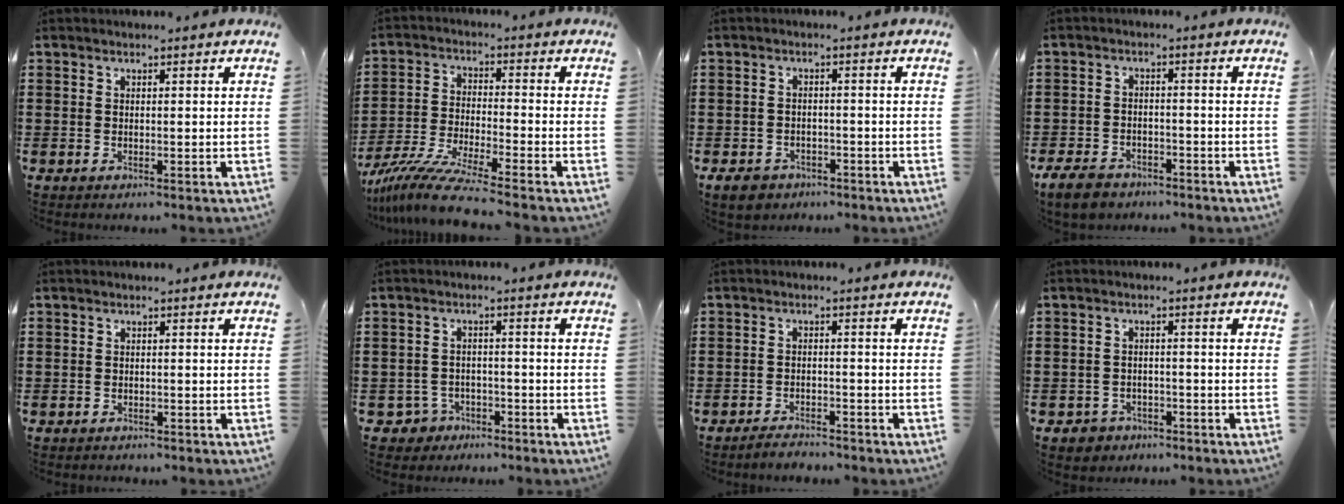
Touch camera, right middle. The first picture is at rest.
{"total": 8.1, "force": [-7.0, -0.1, 4.0], "torque": [-0.098, -0.013, -0.142]}
{"total": 2.9, "force": [-2.5, 1.3, 0.6], "torque": [-0.017, 0.006, -0.053]}
{"total": 4.3, "force": [-3.7, 1.5, 1.5], "torque": [-0.041, 0.003, -0.078]}
{"total": 0.8, "force": [-0.7, 0.4, -0.1], "torque": [0.002, 0.004, -0.016]}
{"total": 2.9, "force": [-2.4, 1.6, 0.3], "torque": [-0.021, 0.002, -0.055]}
{"total": 2.4, "force": [-2.4, 0.3, 0.1], "torque": [-0.008, 0.001, -0.050]}
{"total": 2.1, "force": [-1.8, 1.1, 0.0], "torque": [-0.007, 0.002, -0.039]}